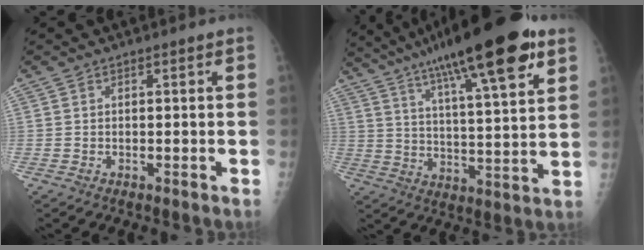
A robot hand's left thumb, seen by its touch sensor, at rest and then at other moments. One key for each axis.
{"total": 23.6, "fx": 14.3, "fy": 4.4, "fz": 18.2, "tx": -0.284, "ty": -0.028, "tz": 0.223}